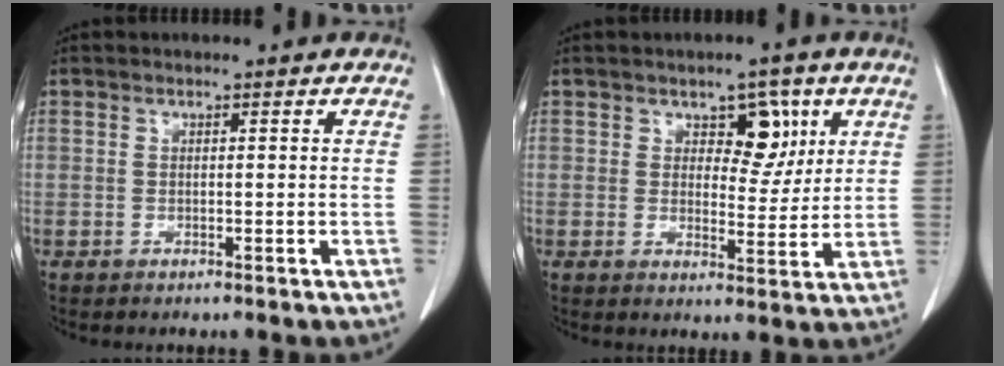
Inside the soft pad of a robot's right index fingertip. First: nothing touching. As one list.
[{"total": 6.0, "force": [2.8, 3.4, 4.1], "torque": [-0.046, 0.005, 0.042]}]